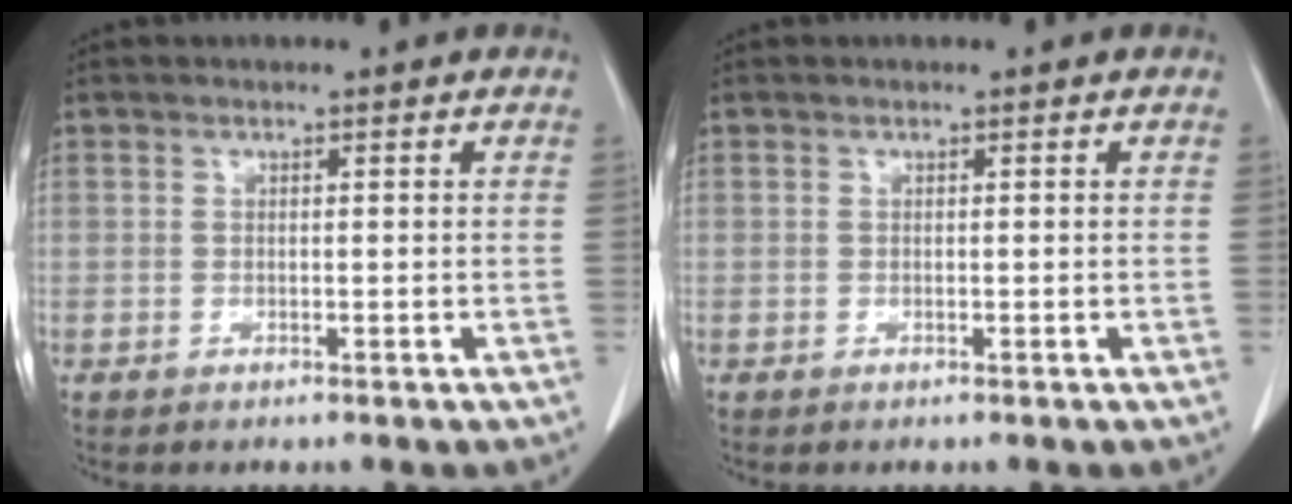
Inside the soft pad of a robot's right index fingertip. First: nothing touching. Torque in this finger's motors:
{"motor_torque": [0.00, 0.00, 0.00, 0.00]}